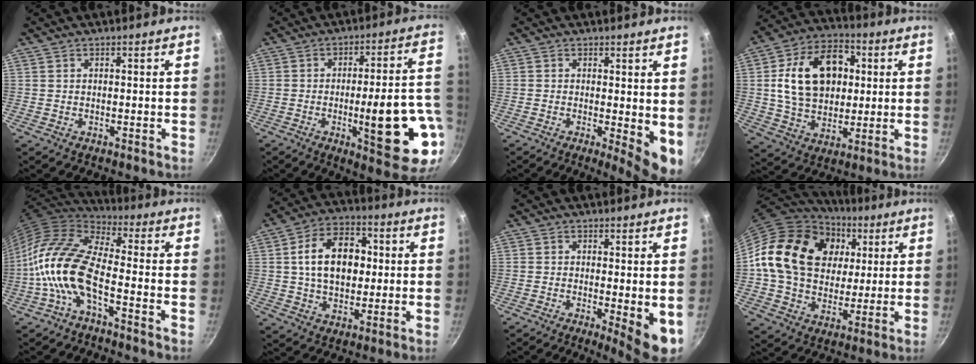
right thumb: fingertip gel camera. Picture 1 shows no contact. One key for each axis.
{"total": 18.4, "fx": -5.0, "fy": 4.8, "fz": 17.0, "tx": -0.209, "ty": 0.022, "tz": -0.061}
{"total": 7.1, "fx": -0.3, "fy": 2.4, "fz": 6.6, "tx": -0.078, "ty": -0.015, "tz": -0.003}
{"total": 19.1, "fx": 3.1, "fy": 13.6, "fz": 13.1, "tx": -0.190, "ty": 0.017, "tz": 0.046}
{"total": 14.0, "fx": -4.4, "fy": 5.8, "fz": 12.0, "tx": -0.237, "ty": 0.040, "tz": -0.106}
{"total": 14.3, "fx": 1.7, "fy": 9.7, "fz": 10.3, "tx": -0.135, "ty": 0.017, "tz": 0.019}
{"total": 7.2, "fx": -1.0, "fy": 1.8, "fz": 6.9, "tx": -0.087, "ty": -0.012, "tz": -0.009}
{"total": 22.9, "fx": 5.5, "fy": 17.5, "fz": 13.7, "tx": -0.215, "ty": 0.009, "tz": 0.093}